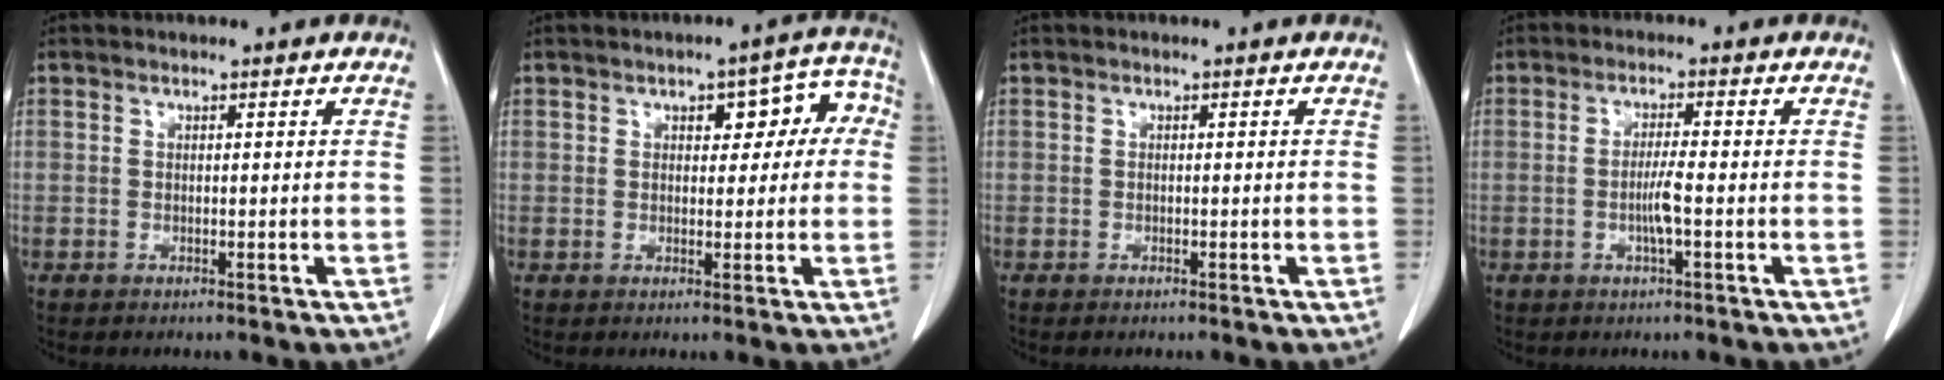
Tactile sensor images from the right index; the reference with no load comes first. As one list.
[{"total": 8.7, "force": [2.0, 4.4, 7.2], "torque": [-0.081, 0.044, 0.028]}, {"total": 0.7, "force": [-0.4, 0.4, 0.5], "torque": [-0.016, -0.003, -0.004]}, {"total": 3.8, "force": [-0.9, 0.3, 3.6], "torque": [-0.073, -0.002, -0.017]}]